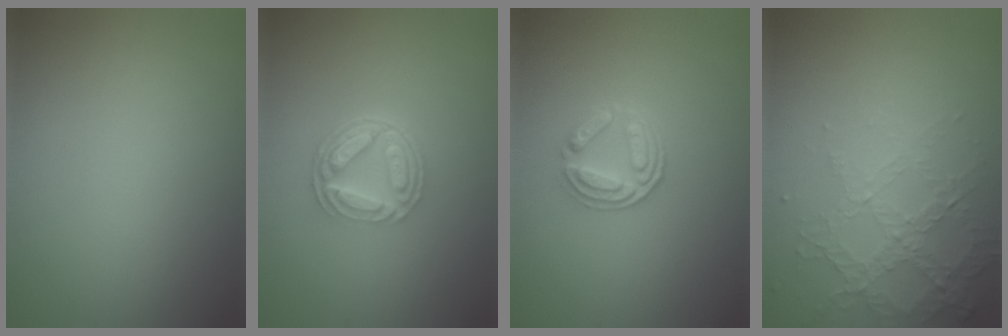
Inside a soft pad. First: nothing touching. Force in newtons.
{"total": 5.0, "press": 3.5, "slide": 3.5}
{"total": 2.6, "press": 2.1, "slide": 1.6}
{"total": 4.1, "press": 2.9, "slide": 3.0}